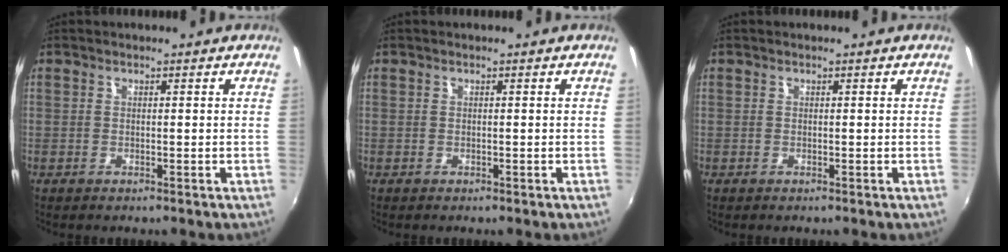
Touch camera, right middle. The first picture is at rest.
{"total": 0.0}
{"total": 0.0}